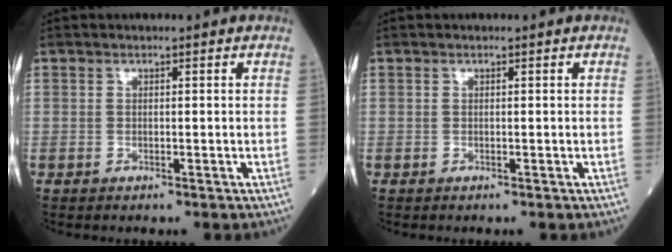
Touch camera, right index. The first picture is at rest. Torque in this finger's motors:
{"motor_torque": [-0.03, -0.07, -0.03, -0.01]}